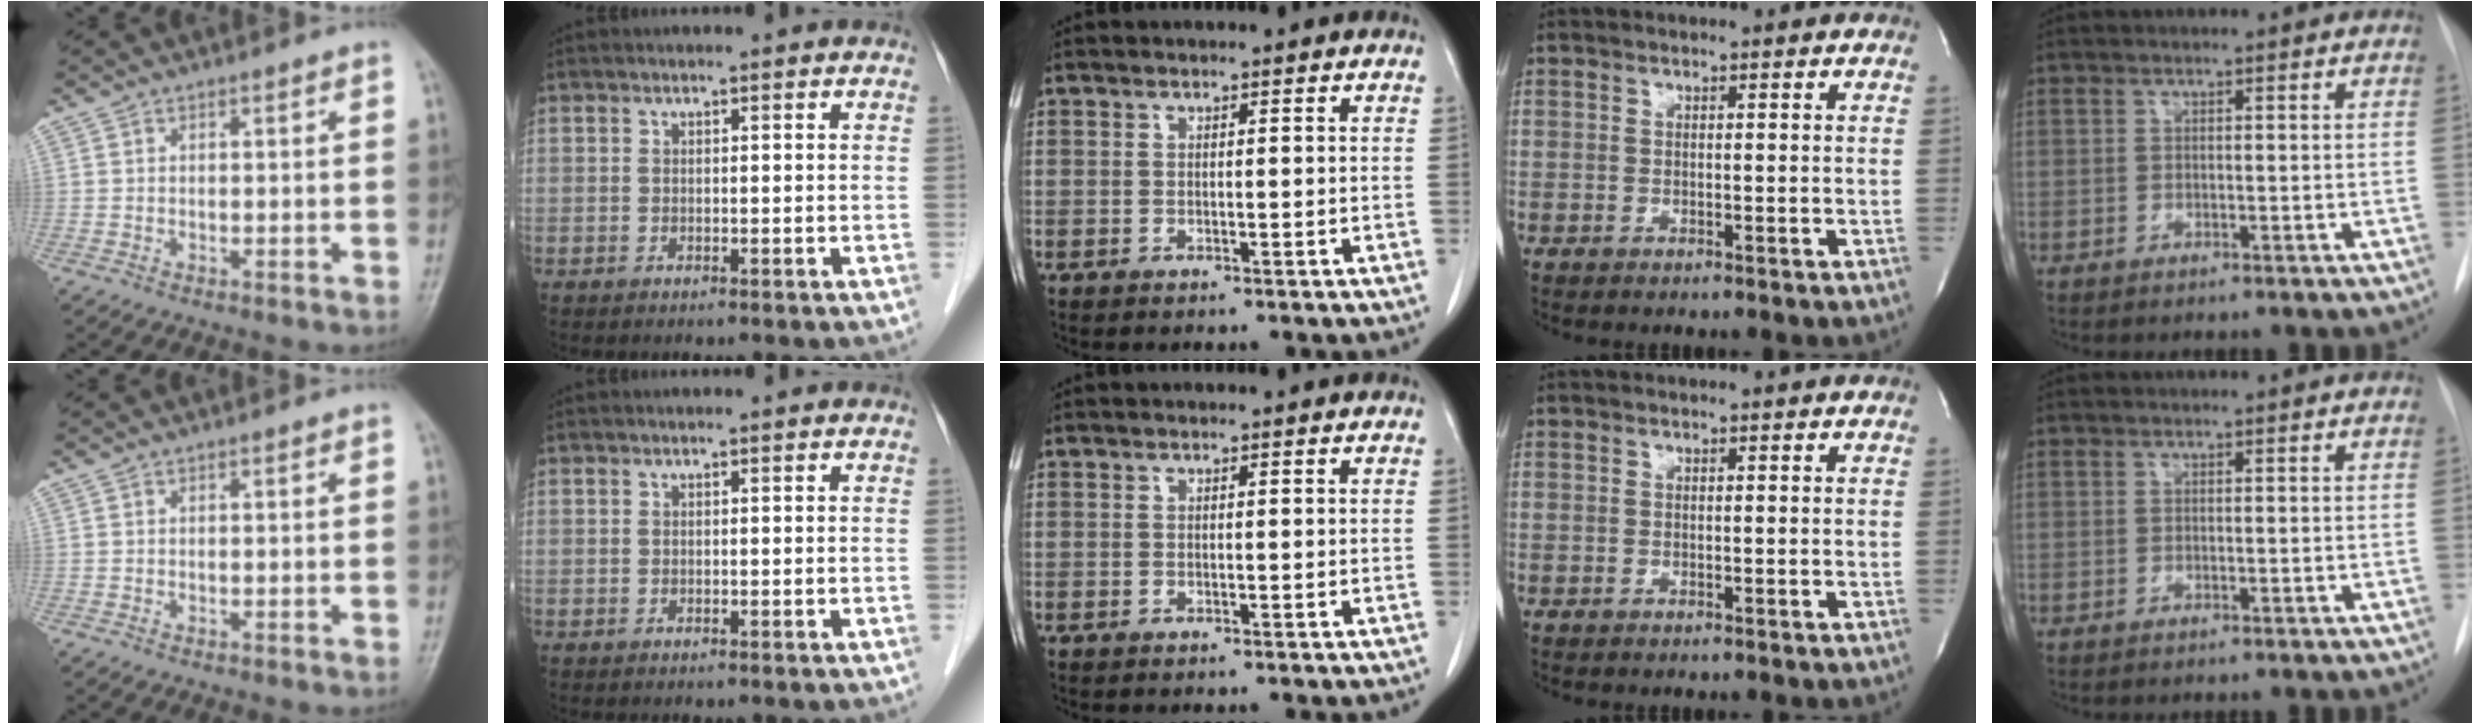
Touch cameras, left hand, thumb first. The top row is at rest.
{}